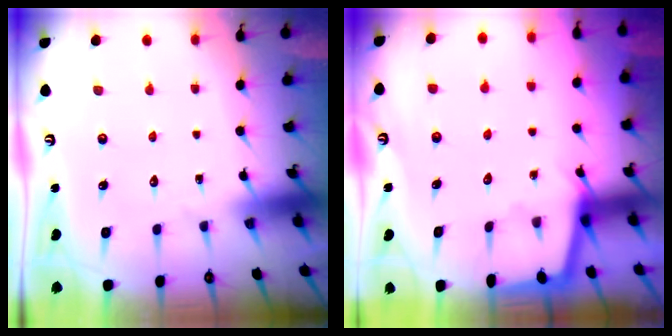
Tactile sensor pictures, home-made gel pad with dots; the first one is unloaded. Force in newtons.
{"total": 1.8, "press": 1.8, "slide": 0.3}